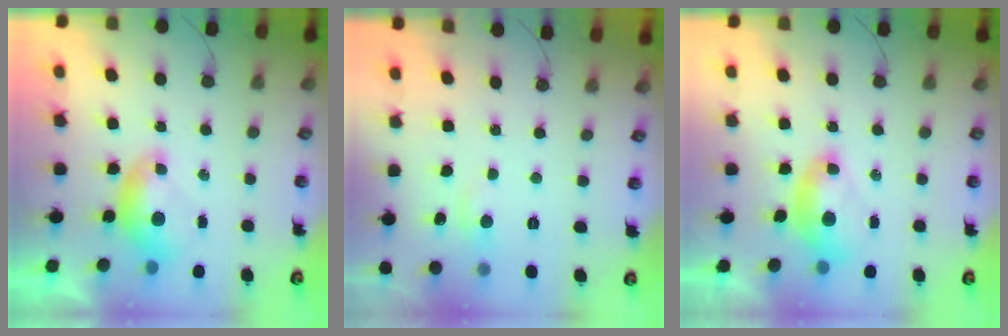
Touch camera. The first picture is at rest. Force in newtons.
{"total": 1.0, "press": 0.5, "slide": 0.9}
{"total": 2.6, "press": 2.6, "slide": 0.5}